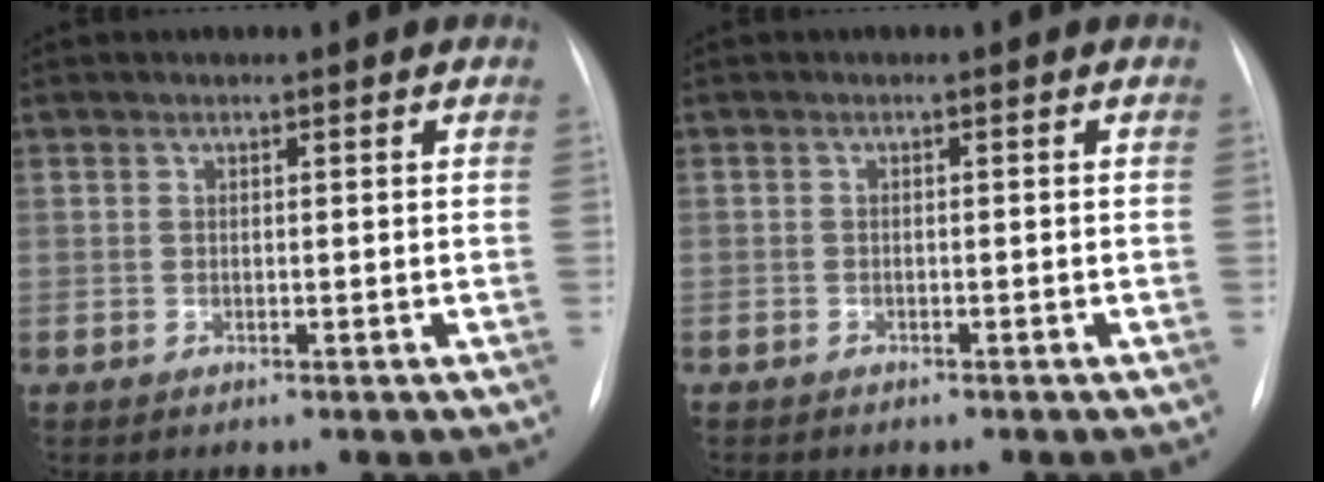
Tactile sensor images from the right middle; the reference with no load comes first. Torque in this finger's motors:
{"motor_torque": [-0.15, -0.45, -0.68, -0.21]}